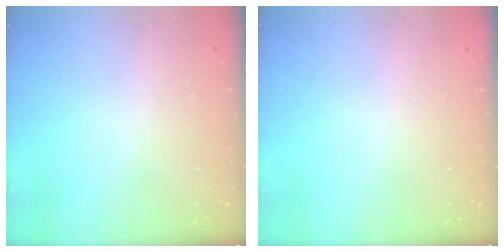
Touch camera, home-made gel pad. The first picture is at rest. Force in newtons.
{"total": 0.0}